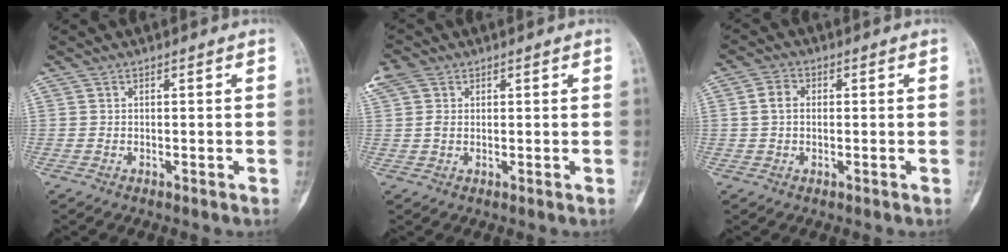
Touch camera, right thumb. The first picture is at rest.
{"total": 4.4, "force": [1.8, 3.2, 2.4], "torque": [-0.058, 0.013, 0.039]}
{"total": 3.6, "force": [0.2, 2.7, 2.4], "torque": [-0.045, 0.008, -0.003]}